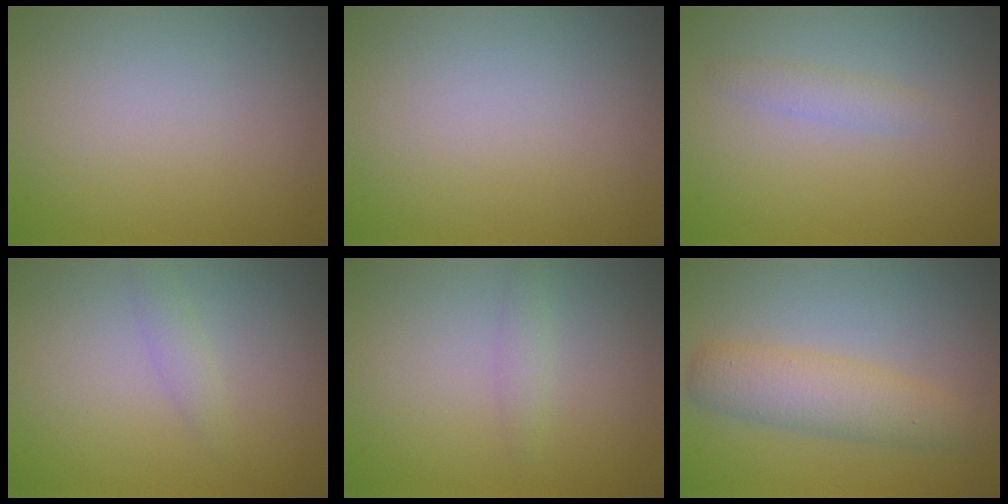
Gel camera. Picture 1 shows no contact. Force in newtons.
{"total": 0.0}
{"total": 1.2, "press": 1.2, "slide": 0.0}
{"total": 1.2, "press": 1.2, "slide": 0.0}
{"total": 1.0, "press": 1.0, "slide": 0.0}
{"total": 3.9, "press": 3.9, "slide": 0.1}